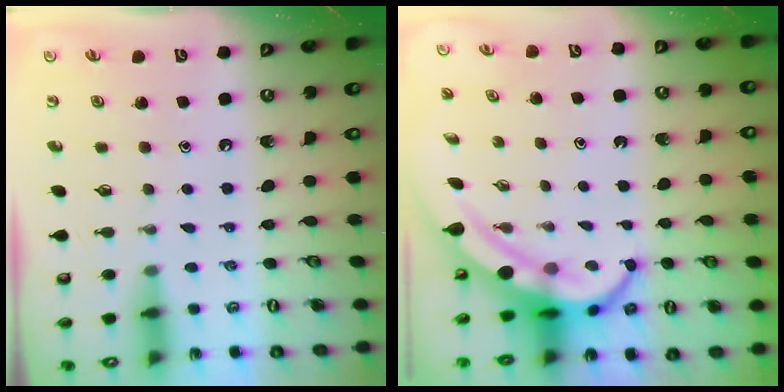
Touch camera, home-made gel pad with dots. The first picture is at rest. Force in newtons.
{"total": 7.0, "press": 6.9, "slide": 1.1}